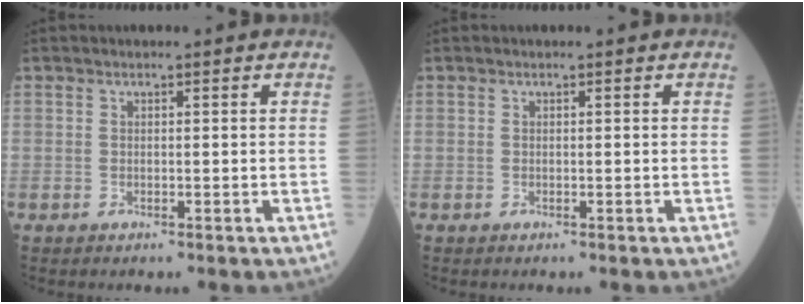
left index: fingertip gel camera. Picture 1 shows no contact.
{"total": 0.0}